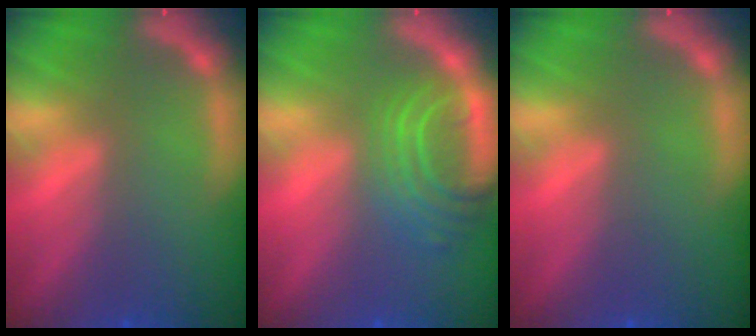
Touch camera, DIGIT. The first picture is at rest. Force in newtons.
{"total": 6.1}
{"total": 0.0}